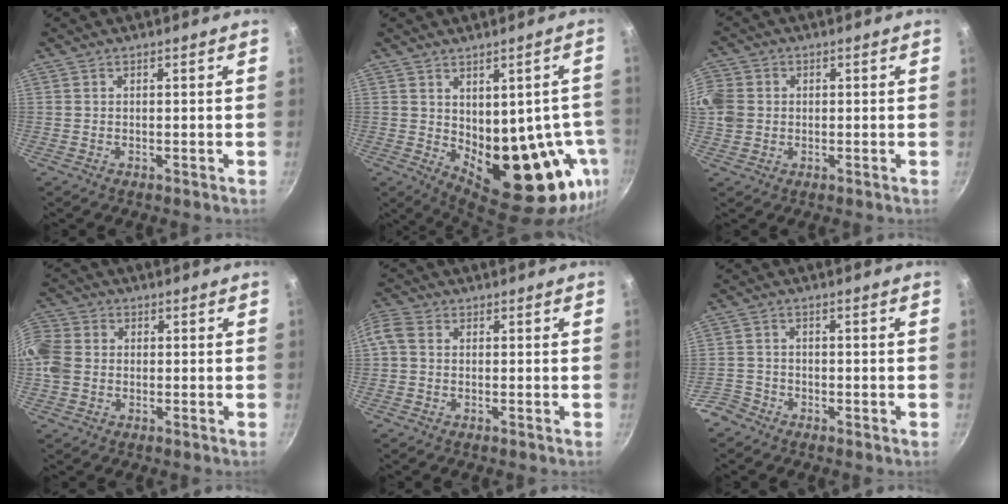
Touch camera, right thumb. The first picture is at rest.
{"total": 18.1, "force": [-2.7, 10.0, 14.8], "torque": [-0.143, -0.018, -0.011]}
{"total": 8.6, "force": [0.5, 7.8, 3.7], "torque": [-0.078, 0.007, -0.001]}
{"total": 10.5, "force": [-0.3, 8.9, 5.5], "torque": [-0.116, 0.021, -0.021]}
{"total": 4.3, "force": [0.0, 3.4, 2.6], "torque": [-0.062, 0.014, -0.013]}
{"total": 3.7, "force": [-2.7, 2.5, 0.5], "torque": [-0.004, 0.031, -0.055]}